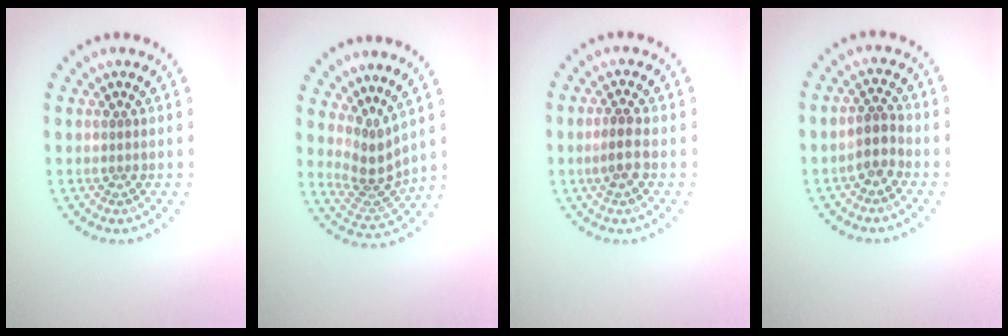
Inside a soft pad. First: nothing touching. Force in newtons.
{"total": 2.9, "press": 2.1, "slide": 2.0}
{"total": 2.0, "press": 1.9, "slide": 0.6}
{"total": 2.2, "press": 1.7, "slide": 1.3}